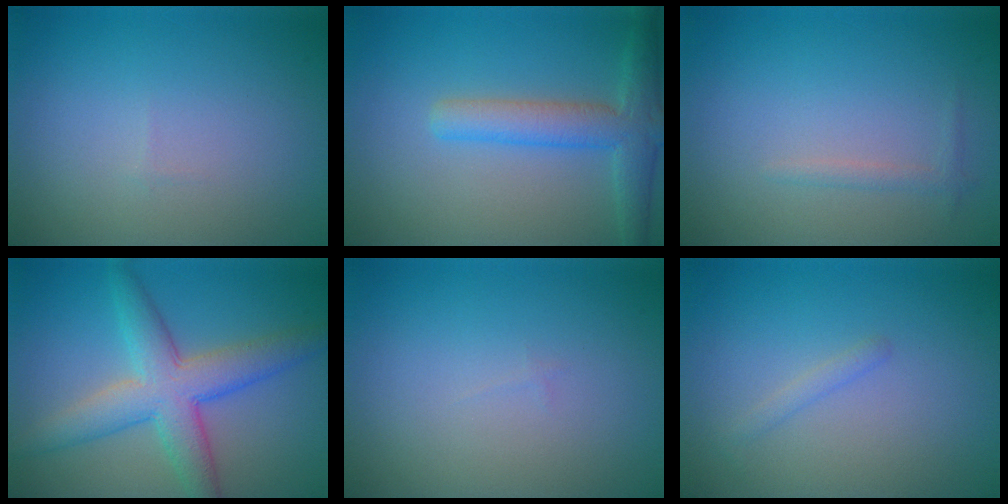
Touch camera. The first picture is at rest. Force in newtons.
{"total": 4.4, "press": 4.4, "slide": 0.2}
{"total": 0.9, "press": 0.9, "slide": 0.1}
{"total": 6.4, "press": 6.3, "slide": 0.0}
{"total": 0.0}
{"total": 0.9, "press": 0.9, "slide": 0.0}